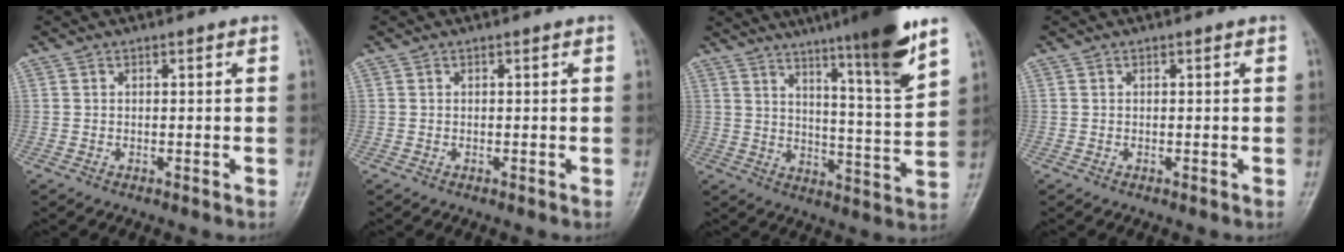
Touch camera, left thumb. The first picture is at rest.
{"total": 0.0}
{"total": 16.5, "force": [10.9, 0.7, 12.4], "torque": [-0.175, -0.059, 0.164]}
{"total": 0.0}